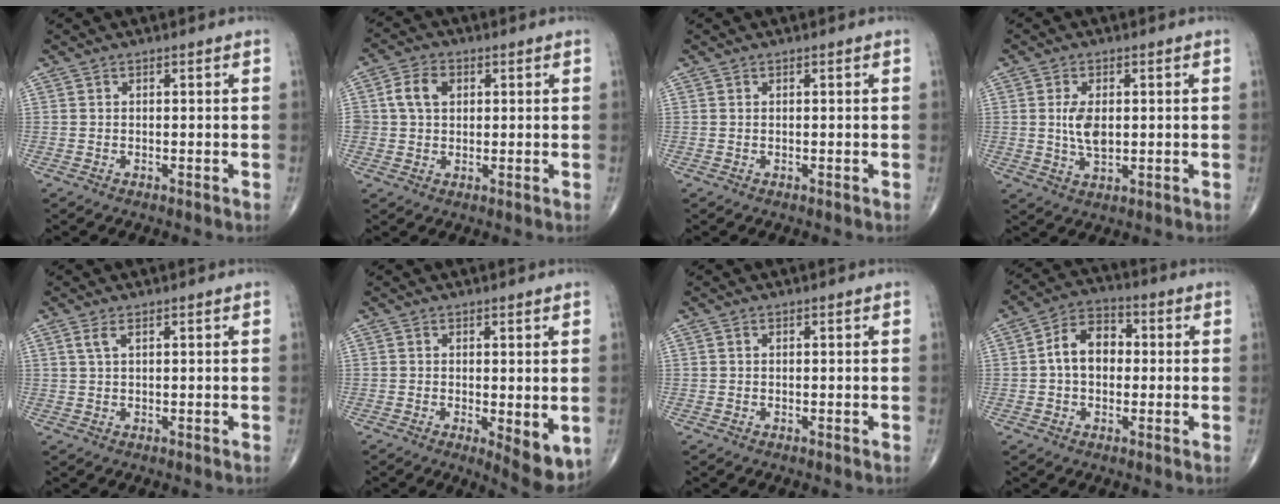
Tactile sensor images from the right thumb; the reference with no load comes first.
{"total": 5.6, "force": [1.3, 4.2, 3.5], "torque": [-0.055, 0.007, 0.021]}
{"total": 0.0}
{"total": 5.6, "force": [0.5, 3.0, 4.7], "torque": [-0.085, -0.007, 0.012]}
{"total": 1.8, "force": [1.0, 0.7, 1.4], "torque": [-0.035, 0.006, 0.024]}
{"total": 6.5, "force": [-0.9, 2.4, 6.0], "torque": [-0.078, -0.019, -0.008]}
{"total": 0.0}
{"total": 9.0, "force": [0.4, 6.4, 6.3], "torque": [-0.085, 0.026, -0.004]}